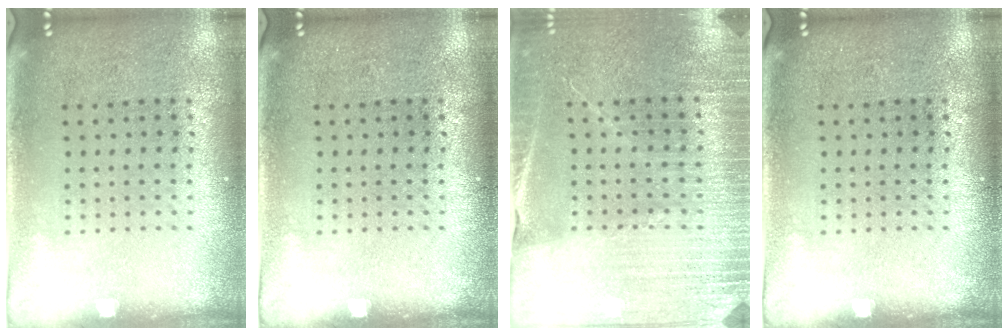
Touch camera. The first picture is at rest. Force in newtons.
{"total": 0.0}
{"total": 3.3, "press": 3.2, "slide": 0.6}
{"total": 0.0}